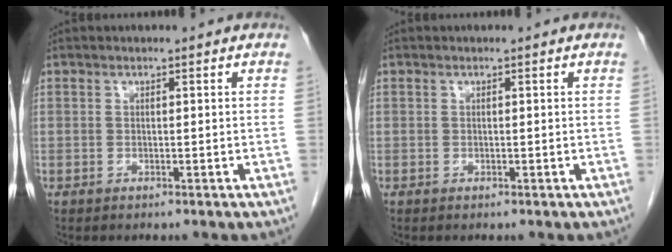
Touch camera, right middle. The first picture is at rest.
{"total": 0.0}